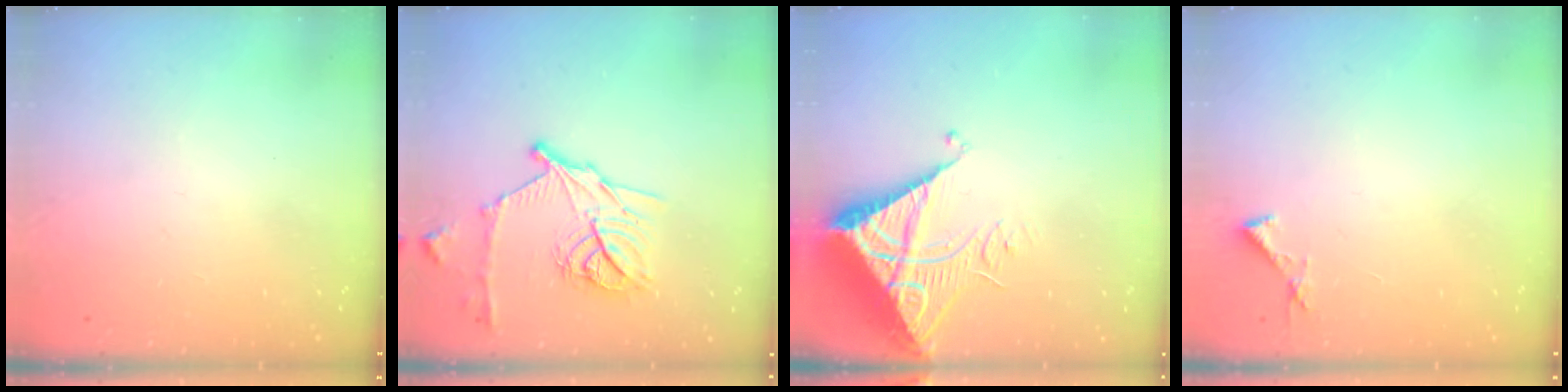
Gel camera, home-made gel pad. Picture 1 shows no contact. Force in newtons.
{"total": 16.4, "press": 16.3, "slide": 1.0}
{"total": 9.8, "press": 9.8, "slide": 1.0}
{"total": 3.6, "press": 3.6, "slide": 0.3}